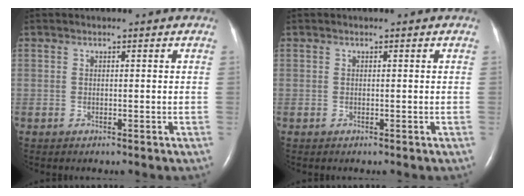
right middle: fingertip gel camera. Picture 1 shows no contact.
{"total": 0.0}